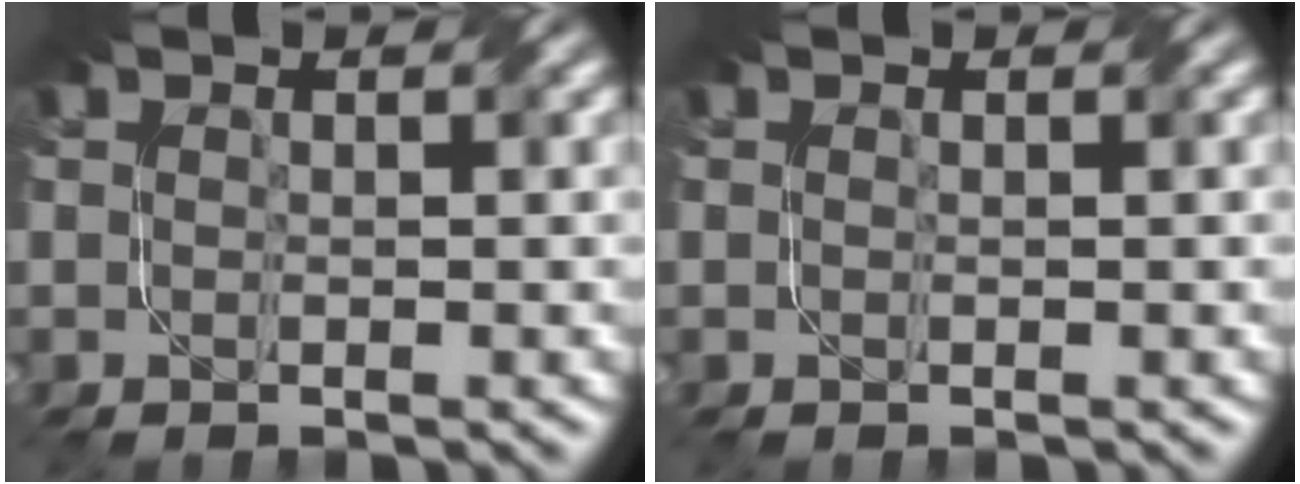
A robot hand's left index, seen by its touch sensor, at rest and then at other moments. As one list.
[{"total": 0.0}]